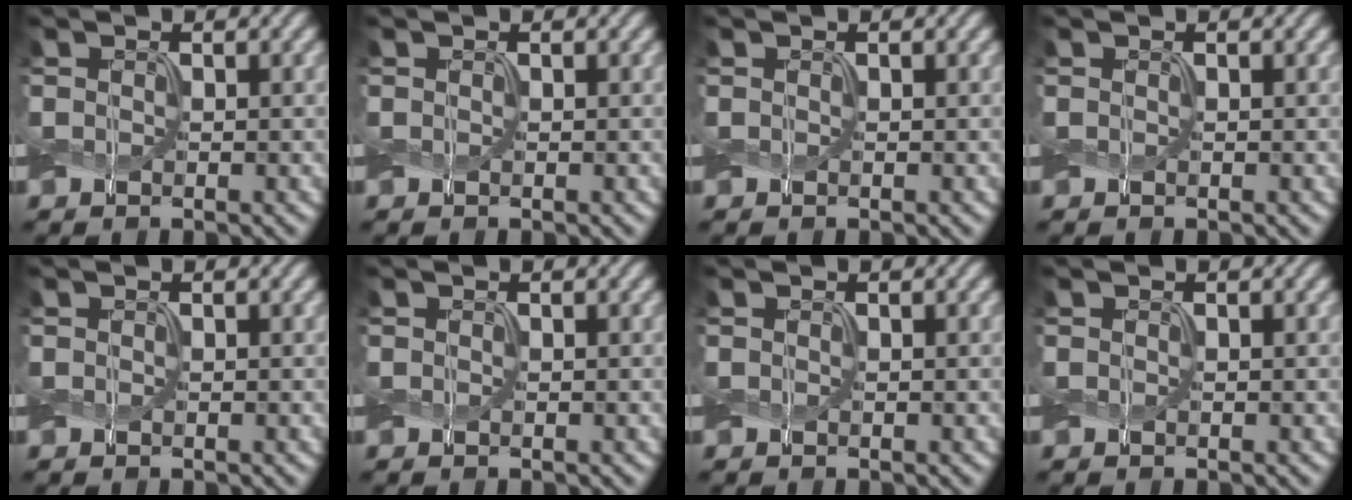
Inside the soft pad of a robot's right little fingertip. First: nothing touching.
{"total": 0.0}
{"total": 0.0}
{"total": 0.0}
{"total": 0.0}
{"total": 0.0}
{"total": 0.0}
{"total": 0.0}